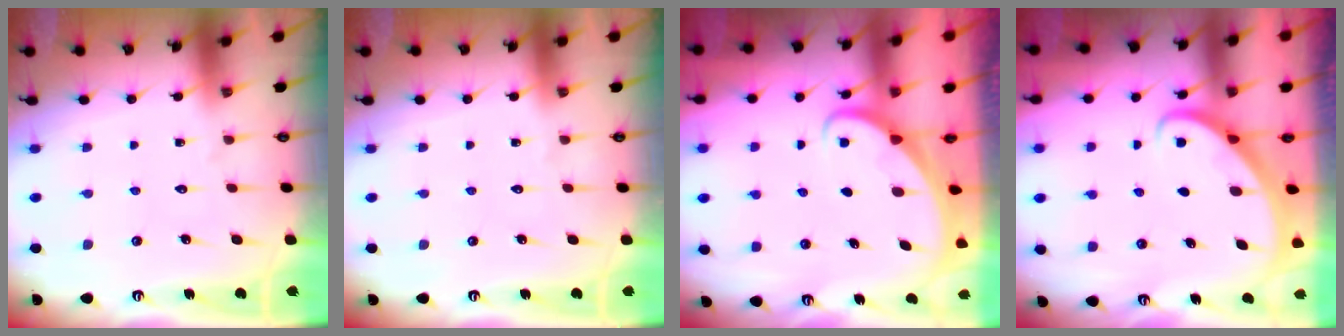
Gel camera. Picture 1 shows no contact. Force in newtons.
{"total": 0.0}
{"total": 1.8, "press": 1.7, "slide": 0.0}
{"total": 2.9, "press": 2.9, "slide": 0.2}